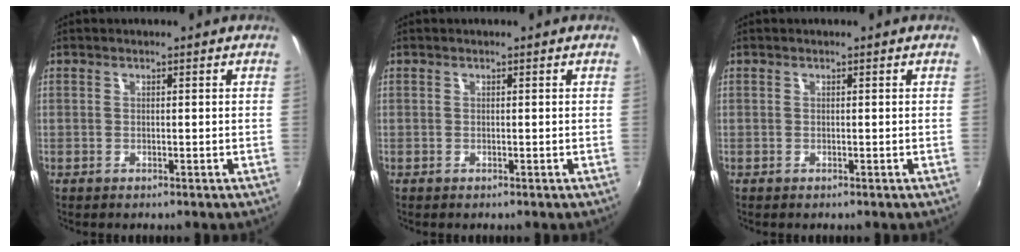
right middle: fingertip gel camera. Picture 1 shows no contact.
{"total": 0.0}
{"total": 0.0}